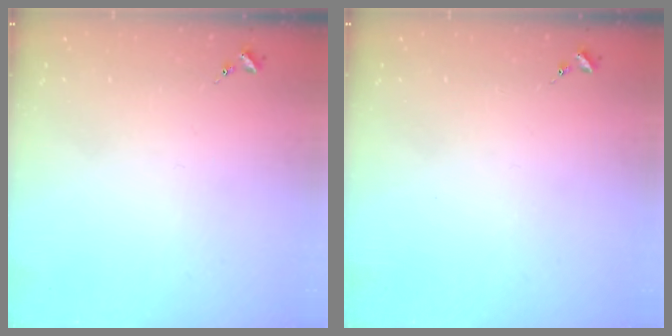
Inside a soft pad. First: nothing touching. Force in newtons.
{"total": 0.0}